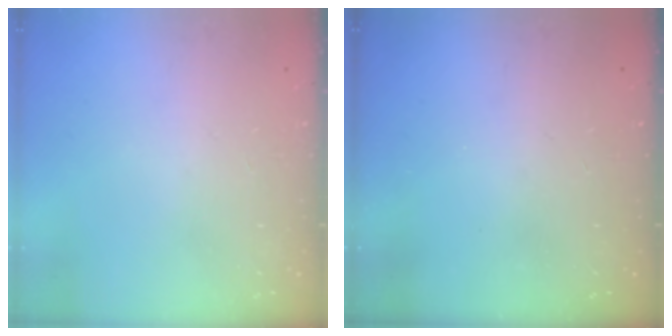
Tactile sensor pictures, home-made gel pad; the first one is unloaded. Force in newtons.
{"total": 0.0}